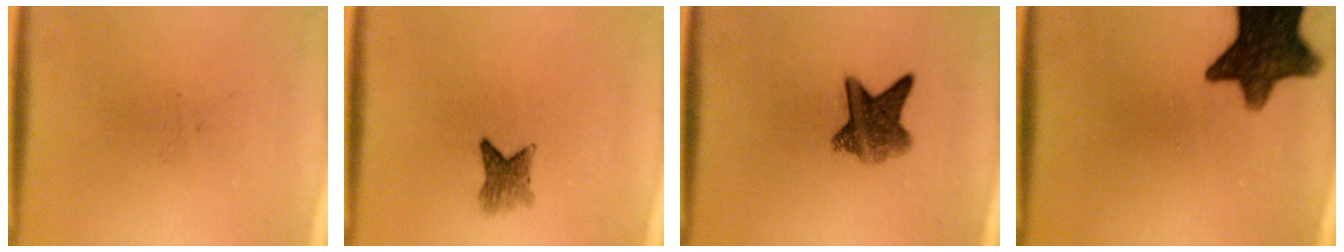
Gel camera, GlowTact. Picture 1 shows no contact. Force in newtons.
{"total": 3.0}
{"total": 7.0}
{"total": 12.8}